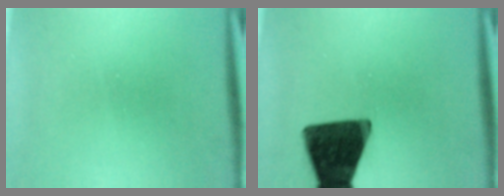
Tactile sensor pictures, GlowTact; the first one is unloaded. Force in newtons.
{"total": 16.0}